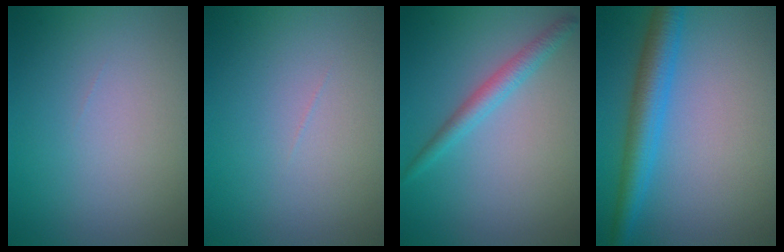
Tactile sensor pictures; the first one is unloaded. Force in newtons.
{"total": 0.0}
{"total": 2.2, "press": 2.2, "slide": 0.1}
{"total": 4.5, "press": 4.5, "slide": 0.2}